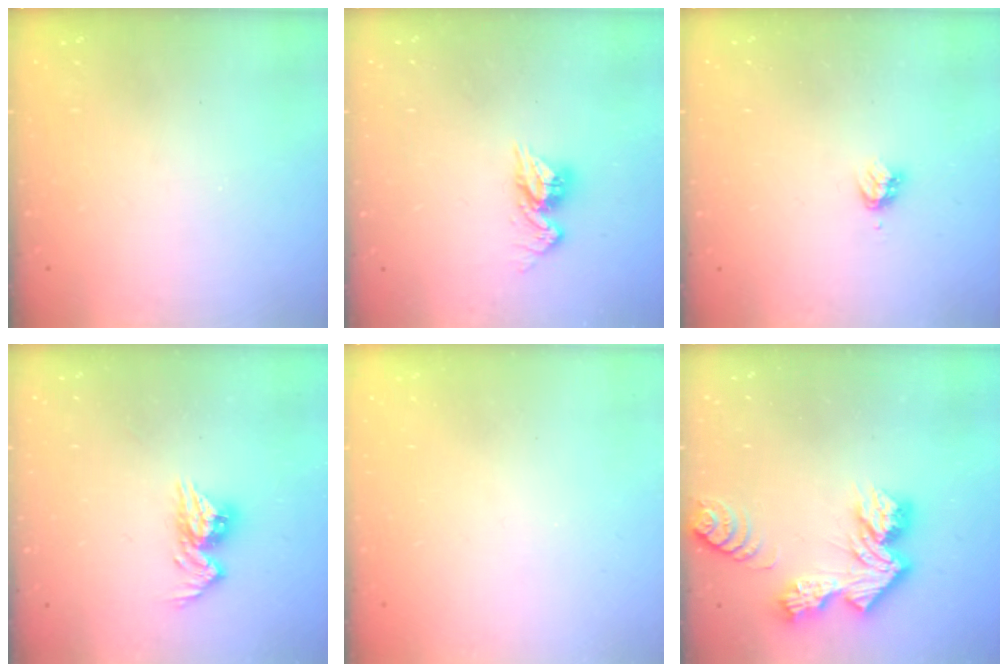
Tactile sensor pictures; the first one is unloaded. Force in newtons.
{"total": 8.9, "press": 8.9, "slide": 0.6}
{"total": 3.2, "press": 3.1, "slide": 0.5}
{"total": 9.8, "press": 9.8, "slide": 0.8}
{"total": 0.0}
{"total": 12.2, "press": 12.1, "slide": 1.0}